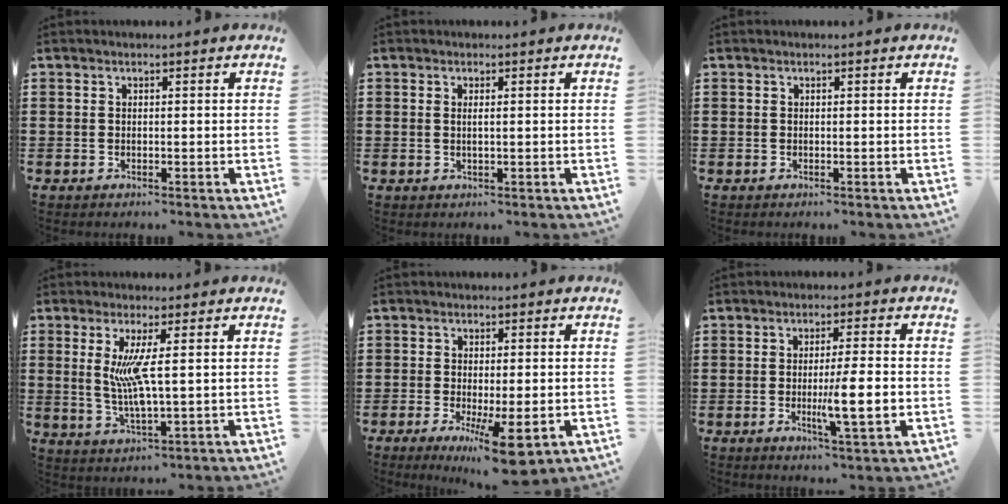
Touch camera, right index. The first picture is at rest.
{"total": 1.0, "force": [0.1, 0.0, 1.0], "torque": [-0.020, -0.002, 0.001]}
{"total": 0.0}
{"total": 6.6, "force": [1.1, 0.6, 6.5], "torque": [-0.147, -0.017, 0.011]}
{"total": 7.2, "force": [-3.1, 1.5, 6.3], "torque": [-0.113, -0.011, -0.049]}
{"total": 7.5, "force": [-1.3, 0.7, 7.3], "torque": [-0.120, -0.009, -0.021]}